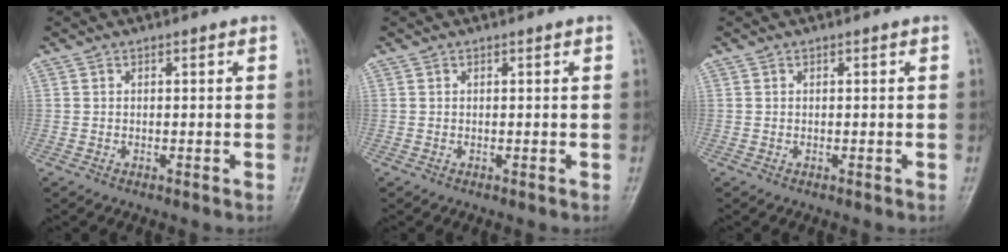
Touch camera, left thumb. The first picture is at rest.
{"total": 0.0}
{"total": 0.0}